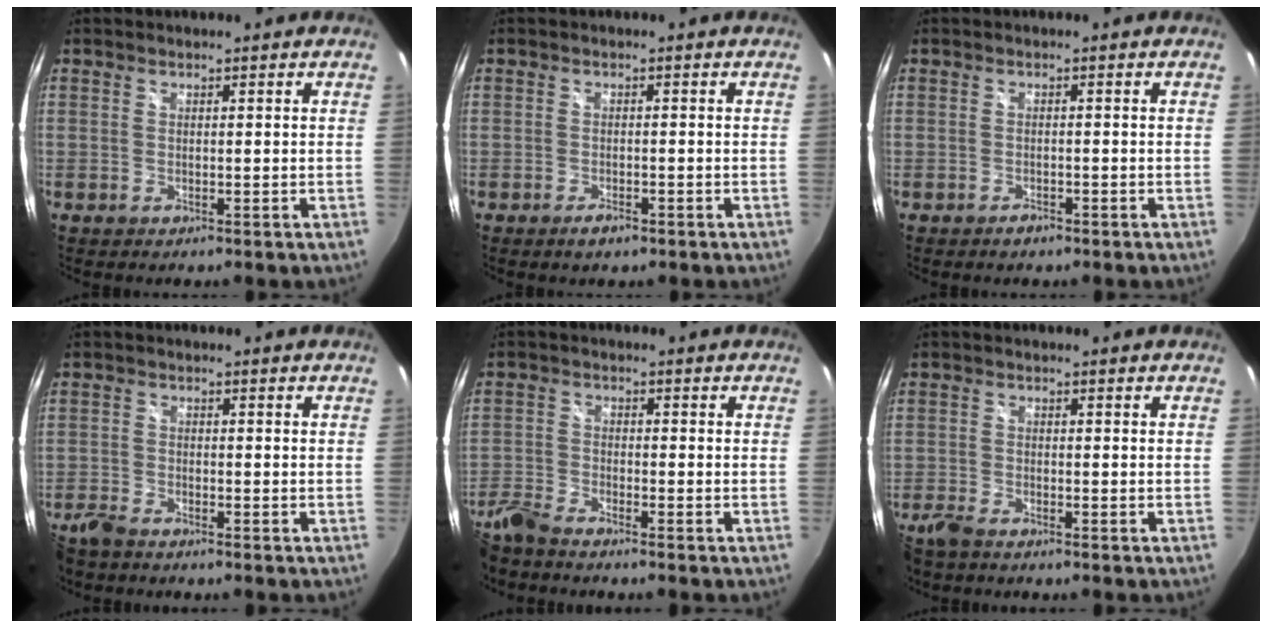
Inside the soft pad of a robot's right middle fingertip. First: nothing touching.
{"total": 2.3, "force": [-1.6, 0.9, 1.3], "torque": [-0.027, -0.006, -0.029]}
{"total": 1.5, "force": [-1.2, 0.7, 0.5], "torque": [-0.010, -0.003, -0.021]}
{"total": 5.0, "force": [-4.4, 1.3, 1.9], "torque": [-0.057, -0.018, -0.088]}
{"total": 7.9, "force": [-7.1, 1.5, 3.3], "torque": [-0.089, -0.018, -0.145]}
{"total": 4.0, "force": [-3.5, 1.0, 1.7], "torque": [-0.052, -0.013, -0.069]}